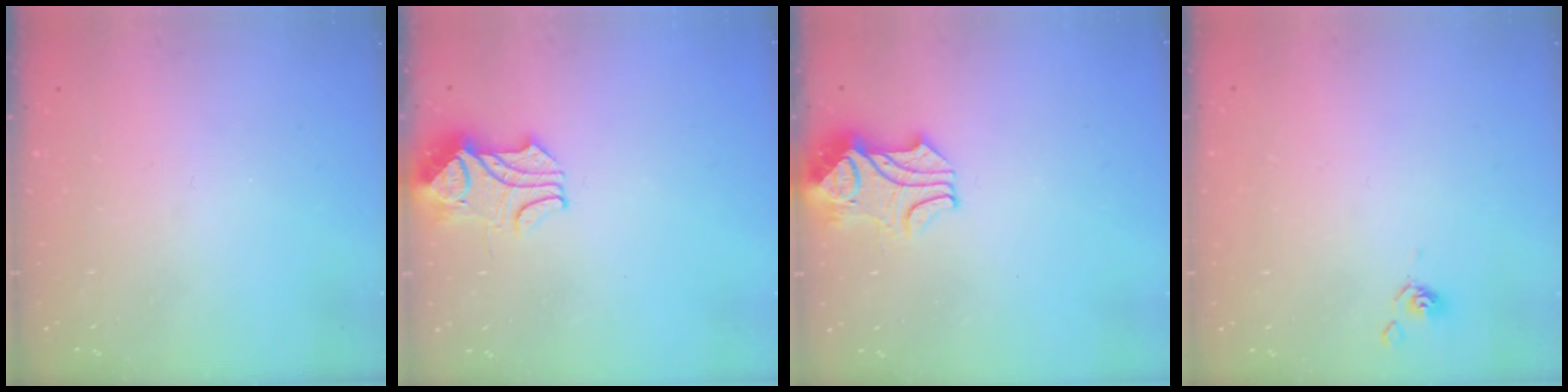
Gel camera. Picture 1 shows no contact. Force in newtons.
{"total": 2.1, "press": 1.9, "slide": 0.9}
{"total": 2.4, "press": 2.1, "slide": 1.0}
{"total": 2.4, "press": 2.4, "slide": 0.3}